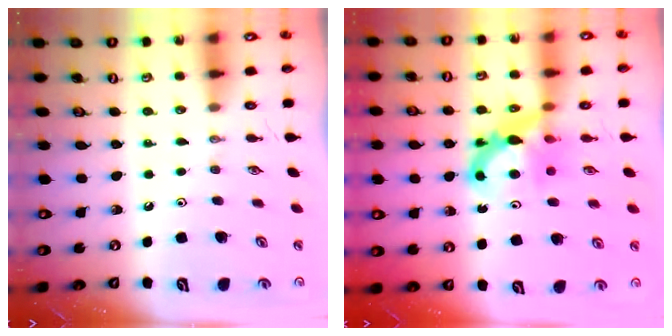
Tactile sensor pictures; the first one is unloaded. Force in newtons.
{"total": 7.5, "press": 7.4, "slide": 0.7}